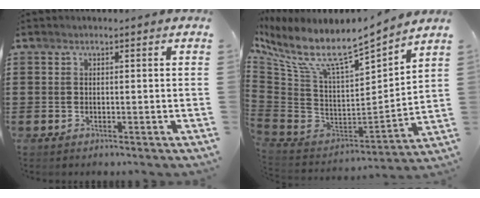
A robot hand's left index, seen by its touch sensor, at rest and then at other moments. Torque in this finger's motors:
{"motor_torque": [2.14, 0.00, 0.41, 0.21]}